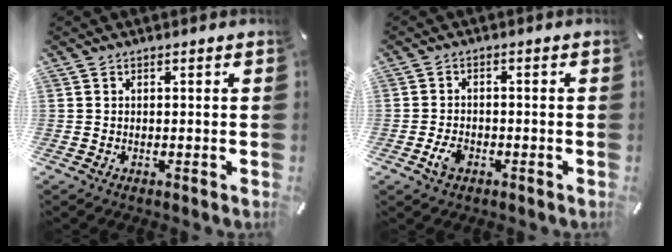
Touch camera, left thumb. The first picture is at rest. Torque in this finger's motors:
{"motor_torque": [0.66, 0.99, 0.41, 0.13, 0.00]}